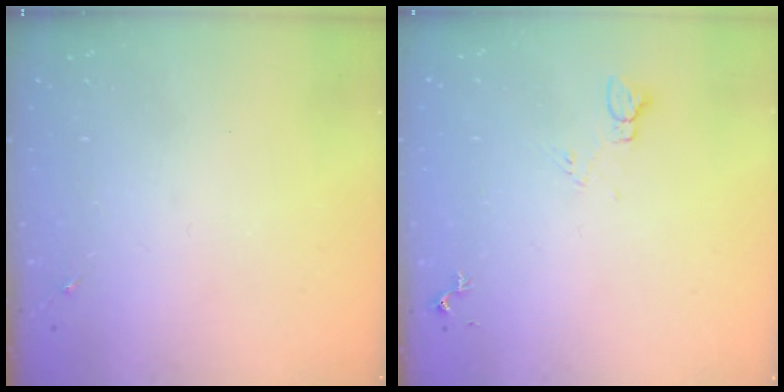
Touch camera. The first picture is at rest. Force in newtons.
{"total": 4.6, "press": 4.6, "slide": 0.6}